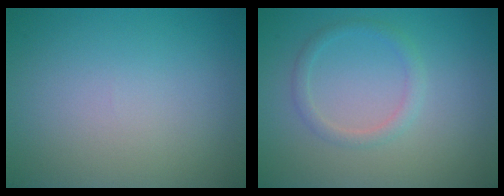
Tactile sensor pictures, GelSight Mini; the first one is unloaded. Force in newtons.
{"total": 1.6, "press": 1.6, "slide": 0.1}